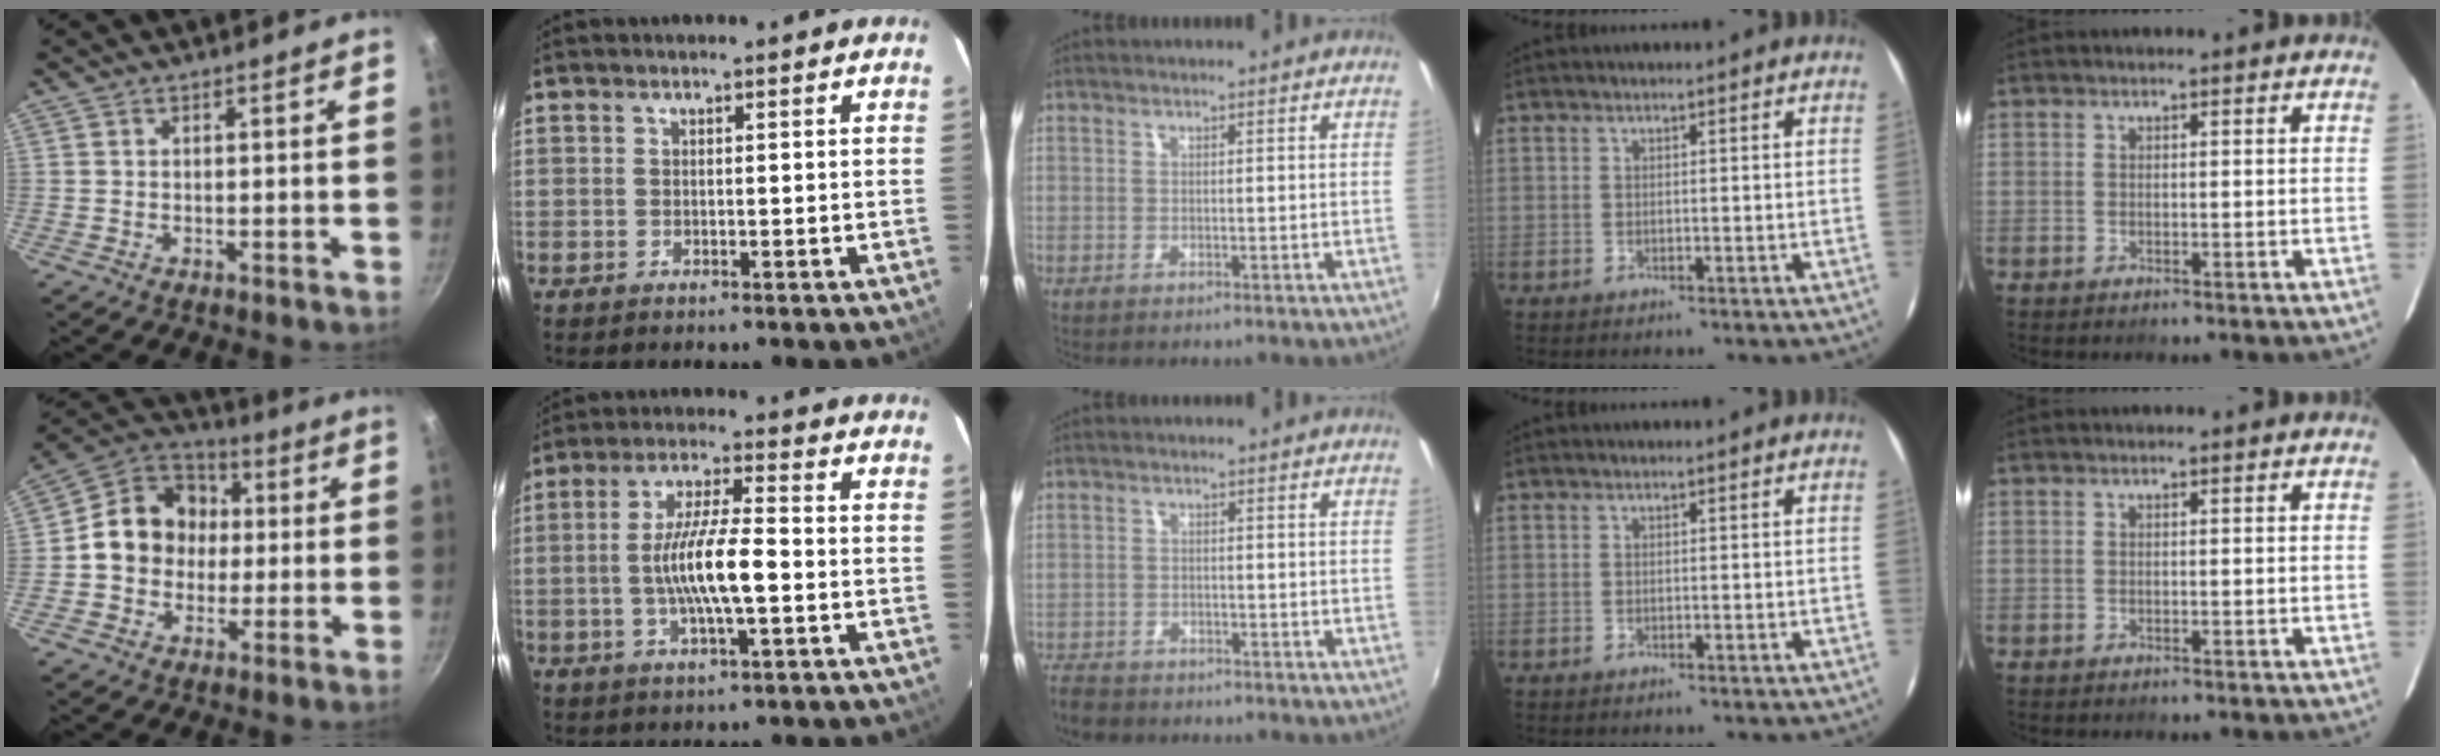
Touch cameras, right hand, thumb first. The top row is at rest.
{"thumb": {"total": 13.9, "force": [0.4, 12.0, 7.0], "torque": [-0.074, 0.029, -0.013]}, "index": {"total": 10.5, "force": [-1.8, 1.6, 10.2], "torque": [-0.192, -0.002, -0.032]}, "middle": {"total": 5.7, "force": [-4.9, 2.5, 1.4], "torque": [-0.055, -0.016, -0.090]}}